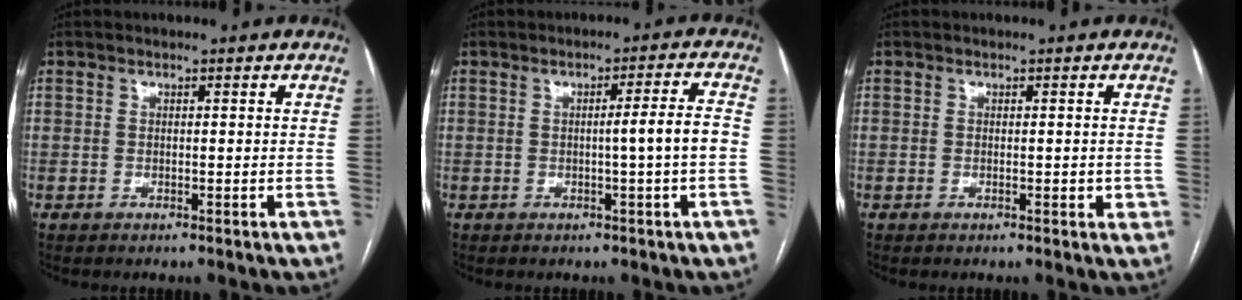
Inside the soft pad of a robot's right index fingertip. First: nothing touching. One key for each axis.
{"total": 4.7, "fx": -0.7, "fy": -0.8, "fz": 4.5, "tx": -0.064, "ty": 0.006, "tz": -0.011}
{"total": 1.2, "fx": -0.2, "fy": 0.5, "fz": 1.1, "tx": -0.016, "ty": 0.002, "tz": -0.001}